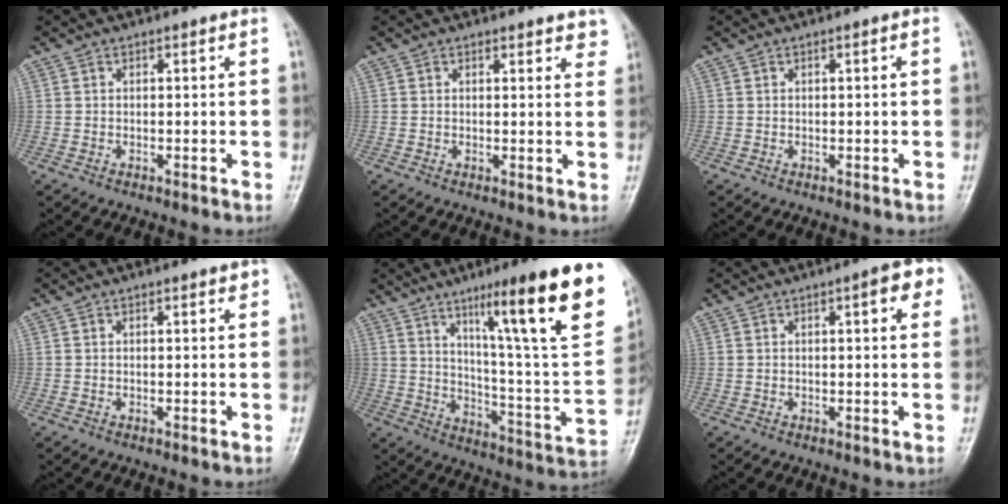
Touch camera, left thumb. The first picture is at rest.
{"total": 3.4, "force": [2.8, 1.3, 1.4], "torque": [0.007, -0.011, 0.025]}
{"total": 0.8, "force": [0.1, 0.1, 0.8], "torque": [-0.016, 0.001, 0.002]}
{"total": 1.0, "force": [0.6, 0.3, 0.8], "torque": [-0.010, -0.001, 0.007]}
{"total": 27.1, "force": [14.1, 2.9, 22.9], "torque": [-0.304, -0.045, 0.215]}
{"total": 4.7, "force": [1.9, 1.3, 4.1], "torque": [-0.042, 0.001, 0.018]}